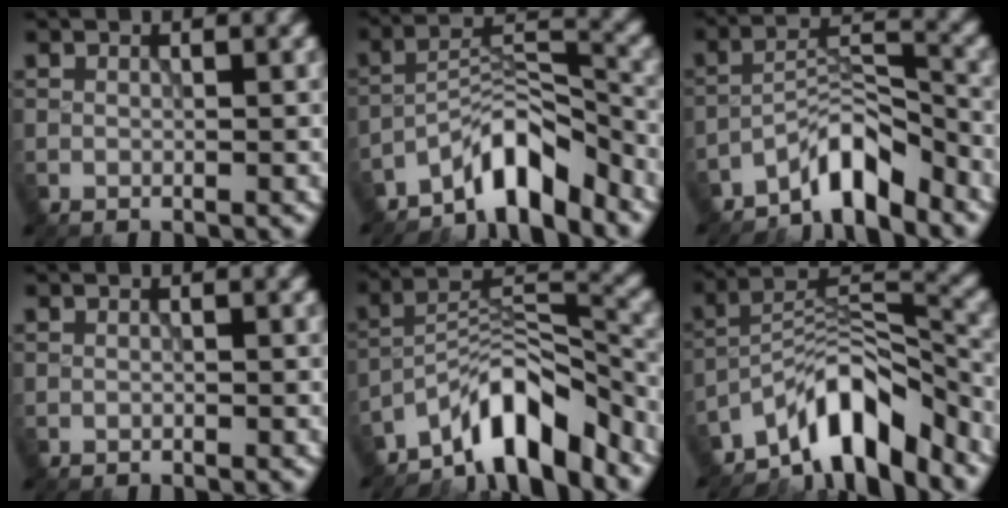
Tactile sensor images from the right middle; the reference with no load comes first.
{"total": 6.1, "force": [-5.0, 1.6, 3.1], "torque": [-0.040, 0.013, -0.095]}
{"total": 5.2, "force": [-4.3, 1.2, 2.6], "torque": [-0.036, 0.014, -0.087]}
{"total": 0.0}
{"total": 8.0, "force": [-6.4, 2.2, 4.4], "torque": [-0.060, 0.010, -0.122]}
{"total": 8.8, "force": [-6.7, 2.7, 4.9], "torque": [-0.066, 0.006, -0.131]}